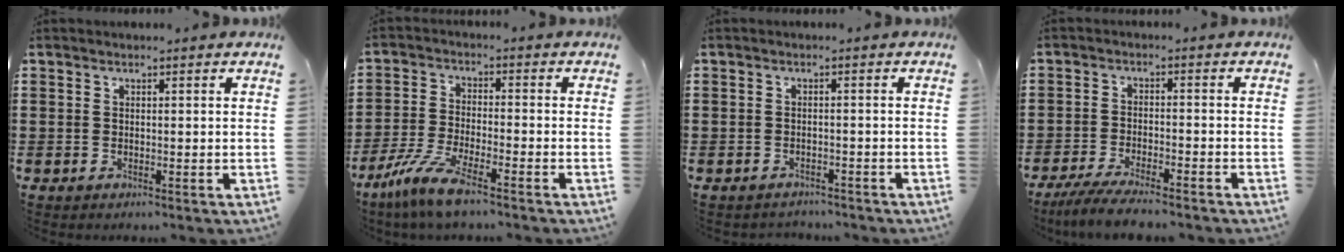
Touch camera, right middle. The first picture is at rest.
{"total": 7.3, "force": [-5.6, 0.6, 4.7], "torque": [-0.115, -0.018, -0.112]}
{"total": 1.5, "force": [-1.5, 0.3, -0.2], "torque": [-0.003, 0.002, -0.034]}
{"total": 4.8, "force": [-4.4, 0.0, 1.9], "torque": [-0.045, -0.012, -0.087]}